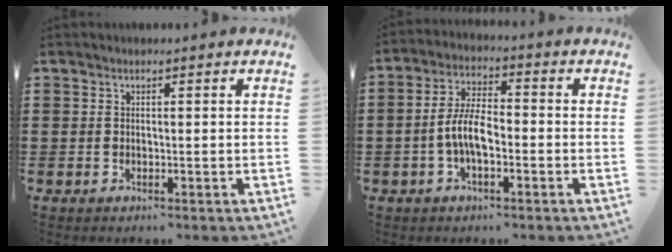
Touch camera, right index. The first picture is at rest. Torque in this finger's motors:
{"motor_torque": [1.45, -0.69, 0.76, 0.21]}